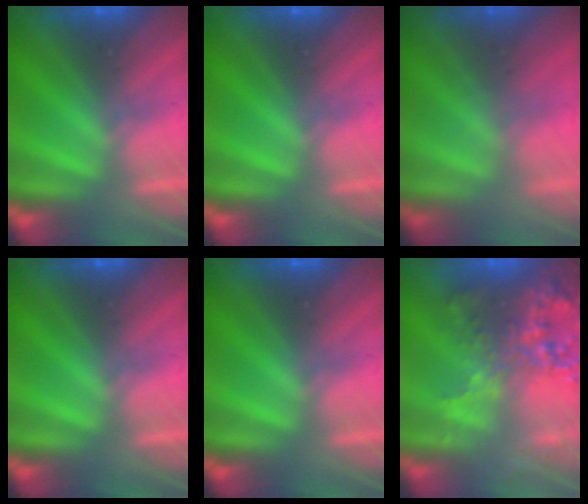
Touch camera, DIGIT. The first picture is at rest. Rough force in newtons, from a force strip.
{"total": 0.0}
{"total": 1.4}
{"total": 0.0}
{"total": 0.0}
{"total": 8.3}